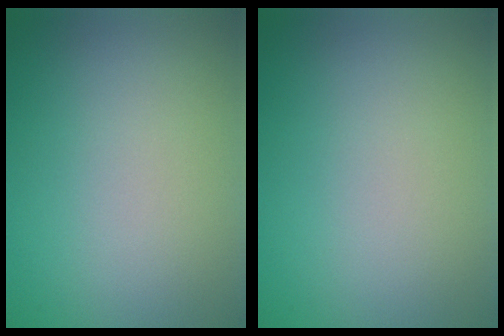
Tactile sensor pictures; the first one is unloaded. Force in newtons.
{"total": 0.0}